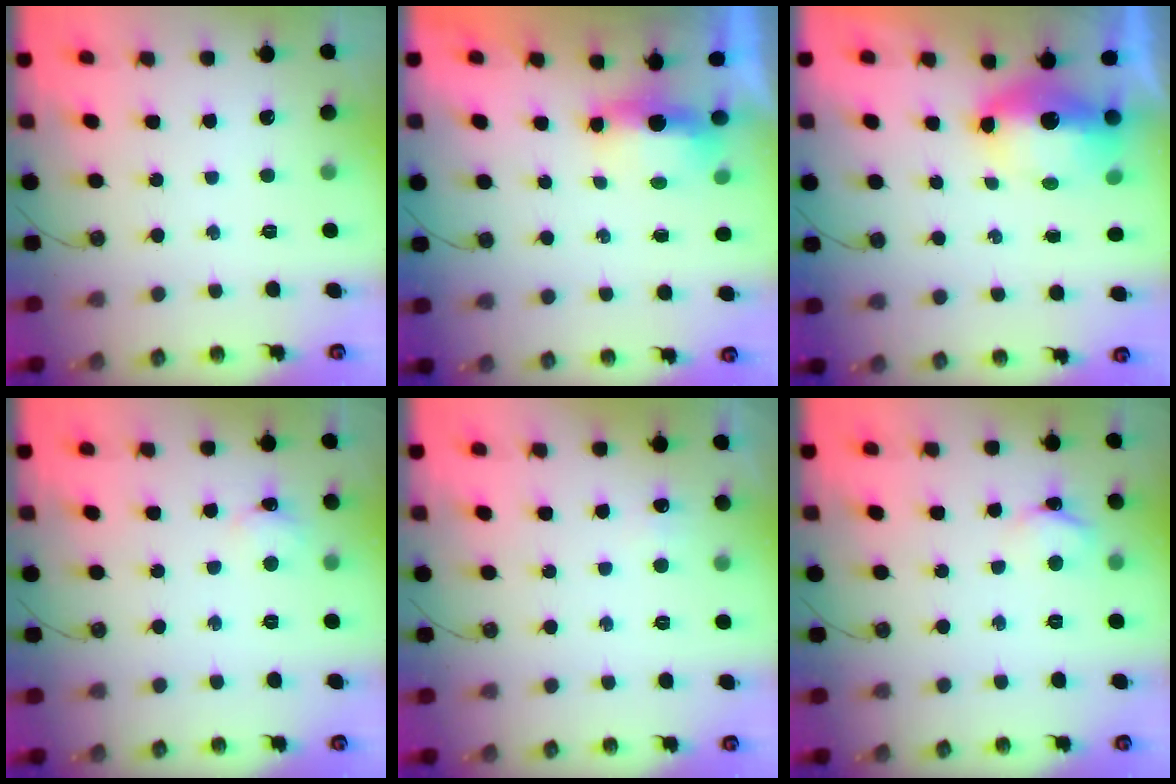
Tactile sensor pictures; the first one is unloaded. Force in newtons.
{"total": 5.1, "press": 4.9, "slide": 1.2}
{"total": 16.4, "press": 10.0, "slide": 13.0}
{"total": 3.4, "press": 3.3, "slide": 0.4}
{"total": 3.8, "press": 3.7, "slide": 0.5}
{"total": 4.0, "press": 4.0, "slide": 0.4}